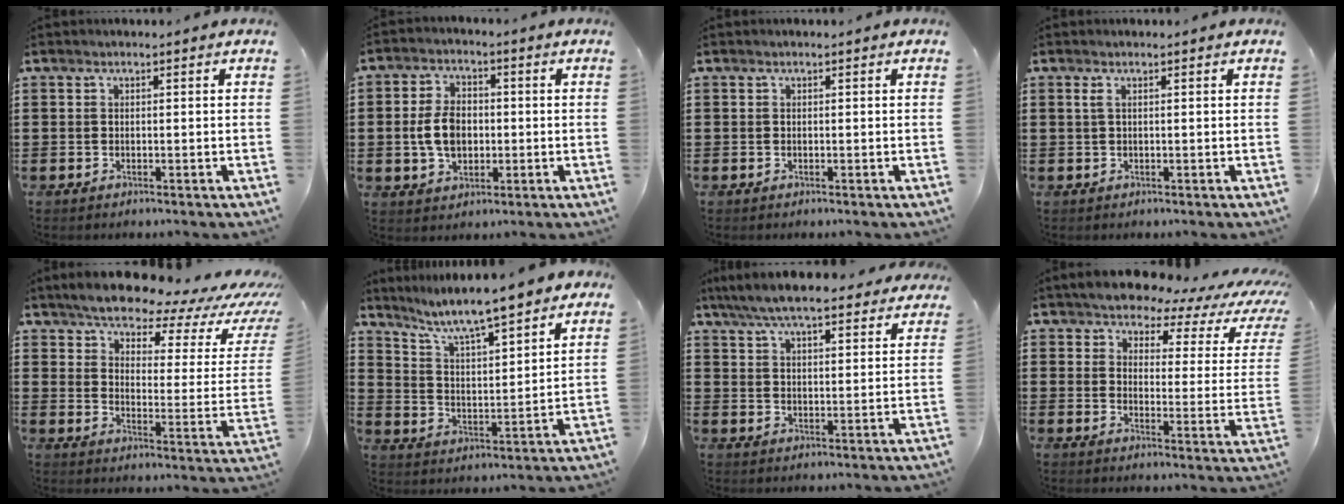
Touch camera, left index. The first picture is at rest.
{"total": 6.7, "force": [-0.4, 4.4, 5.0], "torque": [-0.125, 0.004, -0.015]}
{"total": 0.0}
{"total": 1.1, "force": [0.2, 0.1, 1.1], "torque": [-0.021, -0.001, 0.004]}
{"total": 7.4, "force": [6.7, 1.6, 2.7], "torque": [-0.073, -0.050, 0.112]}
{"total": 6.5, "force": [5.8, 0.3, 3.0], "torque": [-0.081, -0.038, 0.094]}
{"total": 7.4, "force": [6.8, 0.9, 2.9], "torque": [-0.079, -0.022, 0.123]}
{"total": 5.6, "force": [5.1, 1.5, 1.8], "torque": [-0.062, -0.032, 0.084]}